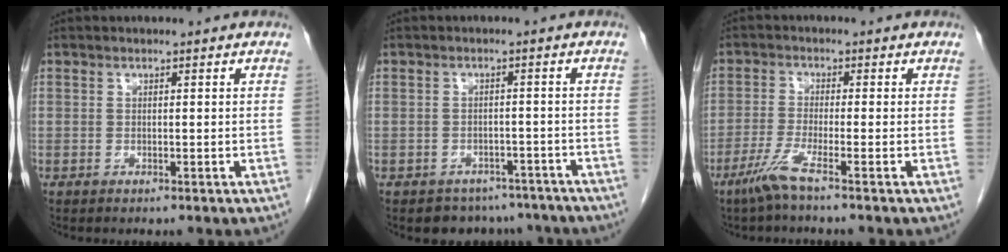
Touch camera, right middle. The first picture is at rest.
{"total": 6.8, "force": [-5.6, 3.9, 0.3], "torque": [0.011, 0.017, -0.064]}
{"total": 4.1, "force": [-2.9, -0.7, 2.9], "torque": [-0.064, -0.011, -0.066]}